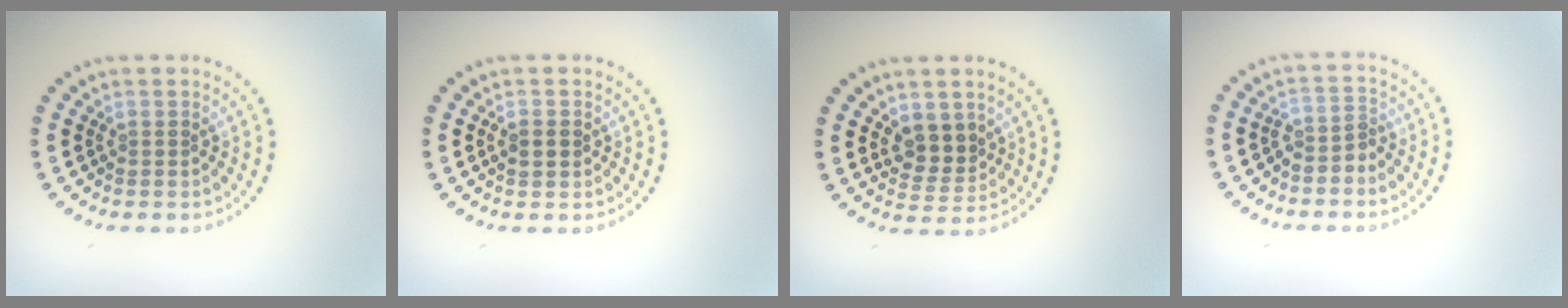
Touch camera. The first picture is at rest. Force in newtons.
{"total": 2.0, "press": 2.0, "slide": 0.2}
{"total": 2.8, "press": 2.5, "slide": 1.3}
{"total": 1.9, "press": 1.5, "slide": 1.2}